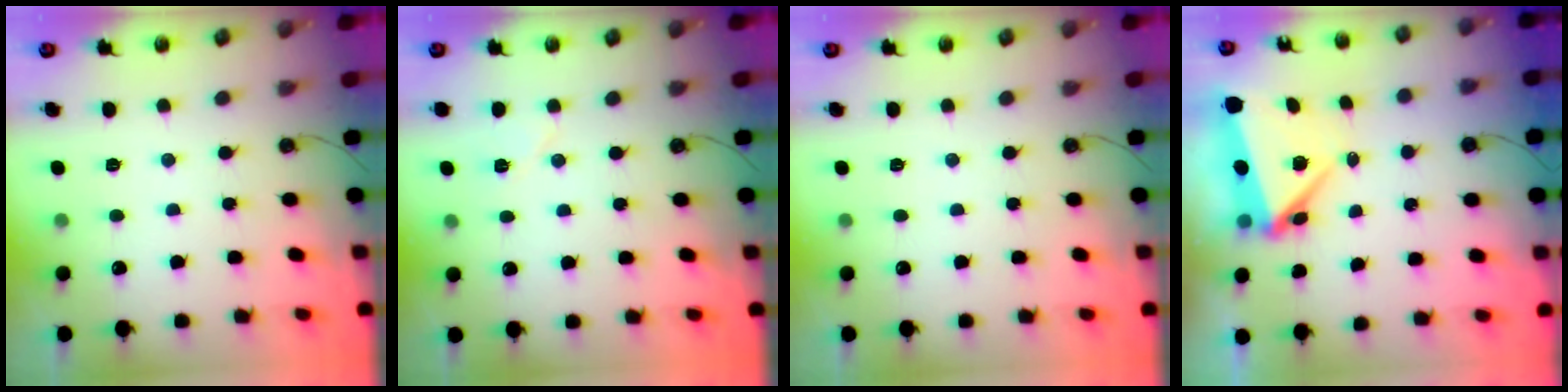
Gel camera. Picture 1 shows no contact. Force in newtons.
{"total": 7.3, "press": 6.4, "slide": 3.6}
{"total": 0.0}
{"total": 6.7, "press": 6.6, "slide": 1.1}